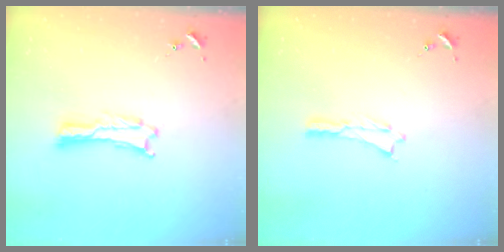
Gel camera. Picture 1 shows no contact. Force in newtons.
{"total": 0.0}